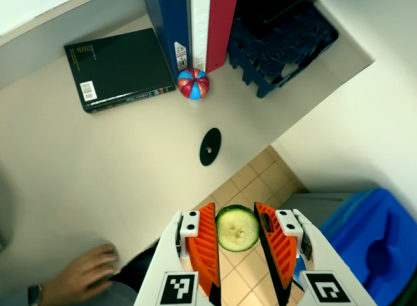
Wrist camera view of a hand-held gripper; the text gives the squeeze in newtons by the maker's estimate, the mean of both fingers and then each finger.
{"total": 8.1, "left": 8.2, "right": 8.0}